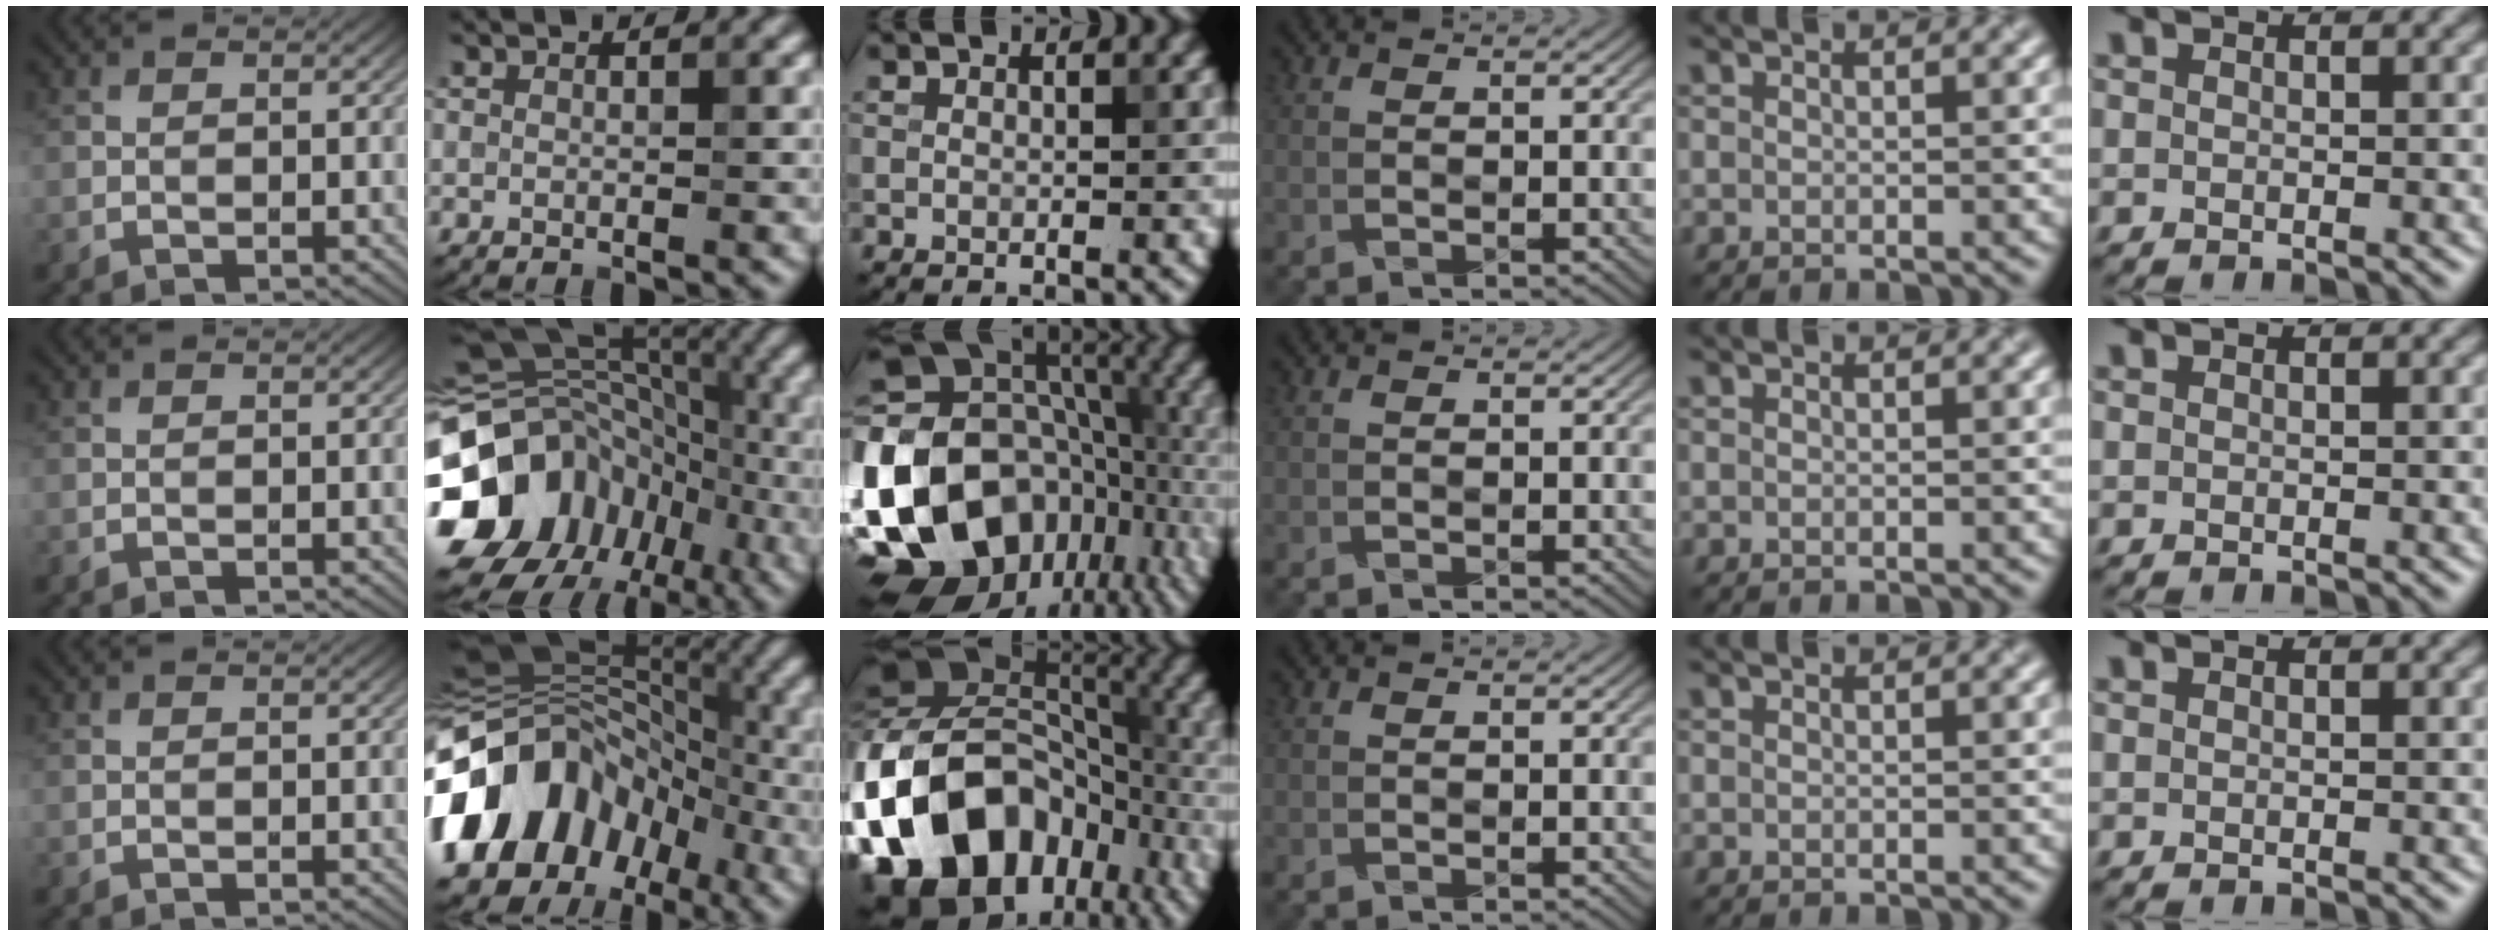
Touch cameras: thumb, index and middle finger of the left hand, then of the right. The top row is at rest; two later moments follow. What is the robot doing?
{"motion": "fold", "object": "canvas paper"}